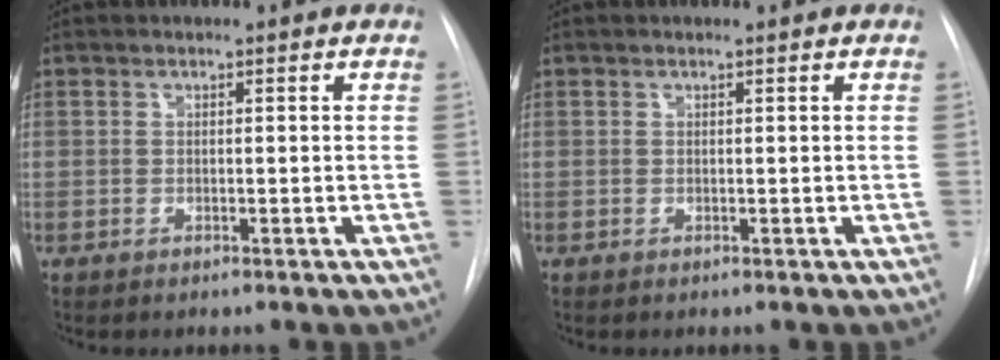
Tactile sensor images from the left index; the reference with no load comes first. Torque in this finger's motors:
{"motor_torque": [0.00, 0.00, 0.00, 0.00]}